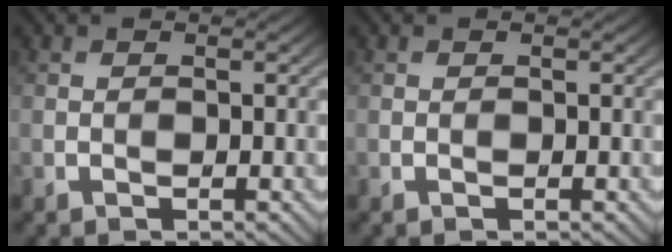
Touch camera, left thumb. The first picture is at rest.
{"total": 0.0}